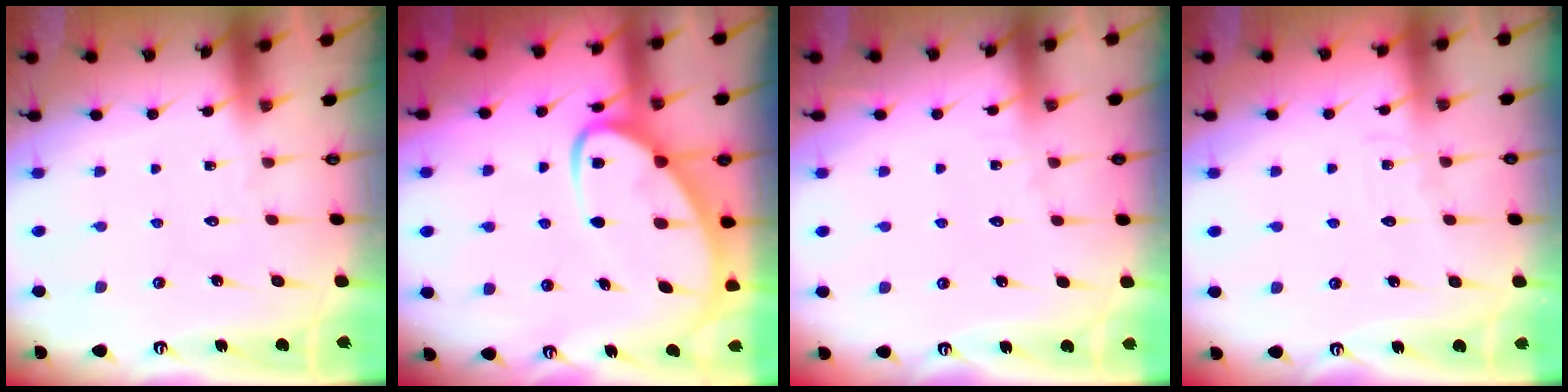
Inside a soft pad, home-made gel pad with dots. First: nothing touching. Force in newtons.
{"total": 9.7, "press": 9.6, "slide": 1.1}
{"total": 3.6, "press": 3.5, "slide": 0.4}
{"total": 4.6, "press": 4.6, "slide": 0.3}